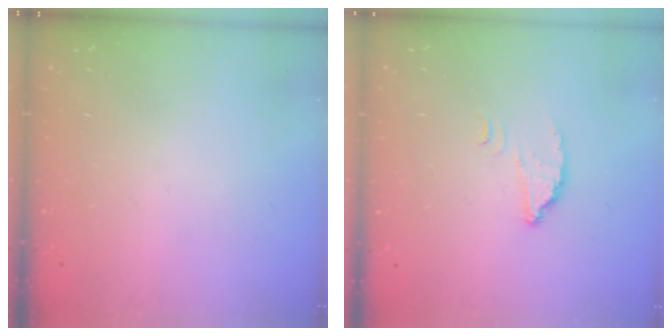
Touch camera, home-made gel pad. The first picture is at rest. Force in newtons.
{"total": 2.4, "press": 2.4, "slide": 0.2}